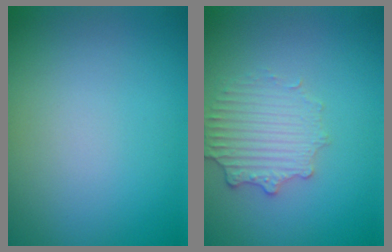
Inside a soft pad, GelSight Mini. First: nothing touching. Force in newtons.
{"total": 2.8, "press": 2.5, "slide": 1.4}